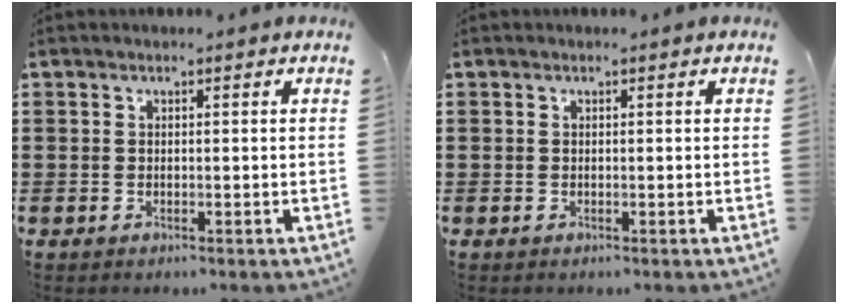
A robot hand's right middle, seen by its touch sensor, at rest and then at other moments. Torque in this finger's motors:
{"motor_torque": [0.00, 0.00, 0.26, 0.00]}